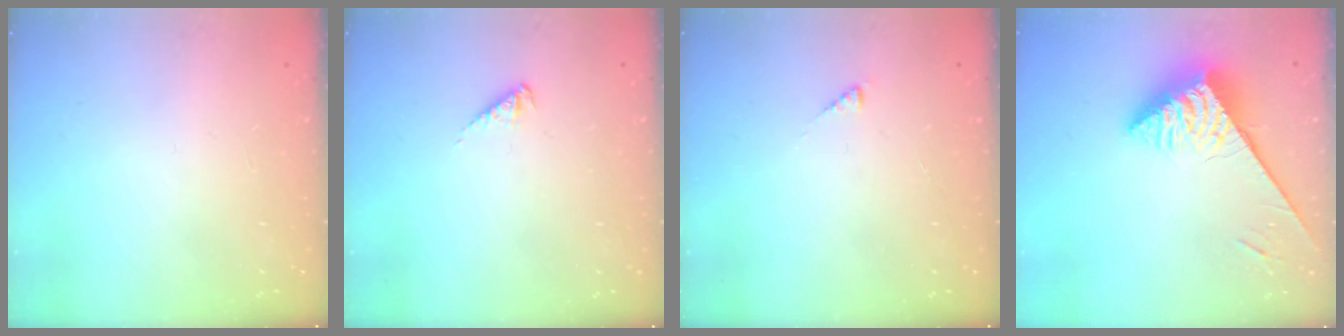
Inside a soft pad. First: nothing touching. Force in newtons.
{"total": 3.0, "press": 2.9, "slide": 0.5}
{"total": 2.2, "press": 2.2, "slide": 0.4}
{"total": 5.6, "press": 5.6, "slide": 0.4}